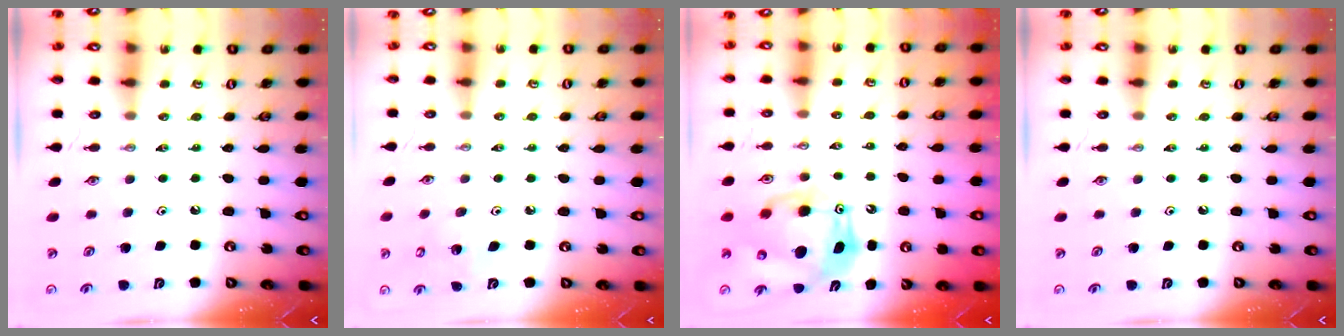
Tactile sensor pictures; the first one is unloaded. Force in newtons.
{"total": 4.7, "press": 4.7, "slide": 0.4}
{"total": 14.2, "press": 14.0, "slide": 2.6}
{"total": 0.0}